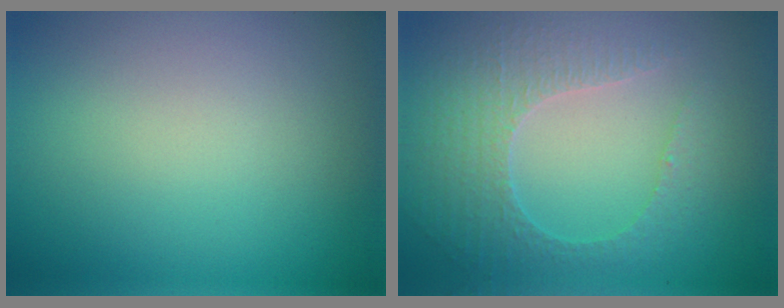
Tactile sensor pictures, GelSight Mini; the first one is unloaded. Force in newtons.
{"total": 4.7, "press": 3.3, "slide": 3.3}